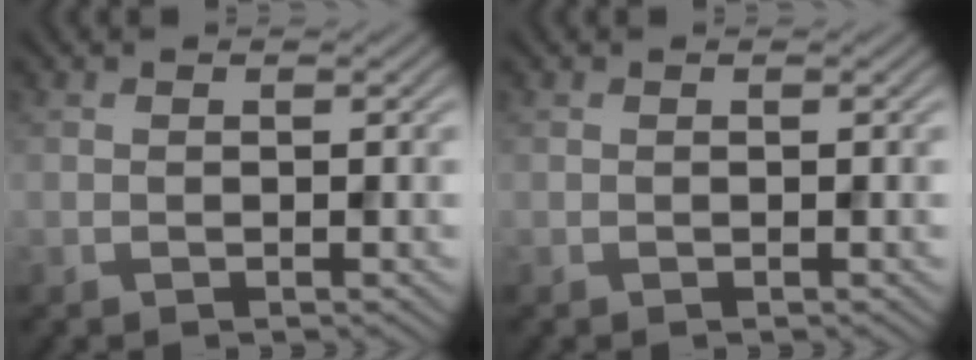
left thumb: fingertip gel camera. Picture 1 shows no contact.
{"total": 0.0}